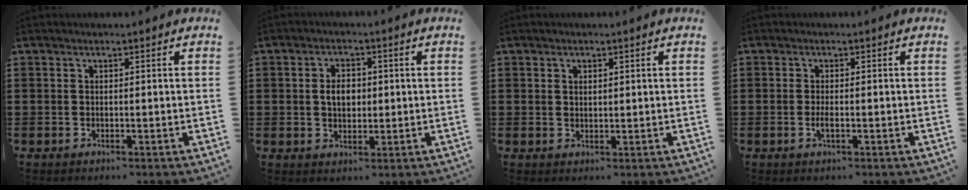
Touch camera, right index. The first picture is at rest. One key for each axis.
{"total": 3.7, "fx": 0.2, "fy": 2.4, "fz": 2.8, "tx": -0.043, "ty": 0.003, "tz": -0.003}
{"total": 1.0, "fx": 0.6, "fy": 0.6, "fz": 0.5, "tx": -0.012, "ty": 0.003, "tz": 0.011}
{"total": 1.5, "fx": -0.6, "fy": 0.3, "fz": 1.3, "tx": -0.031, "ty": -0.004, "tz": -0.013}